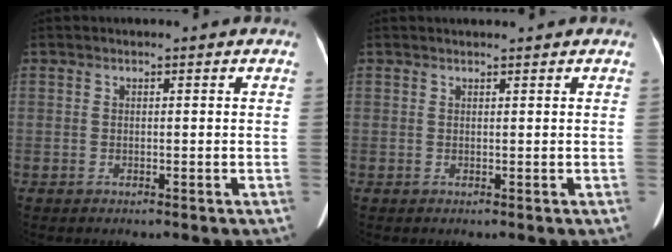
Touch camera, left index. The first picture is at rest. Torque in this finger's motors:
{"motor_torque": [-0.05, 0.02, 0.00, 0.00]}